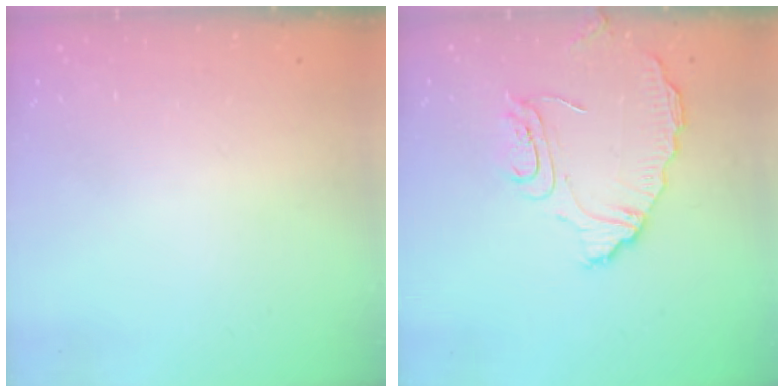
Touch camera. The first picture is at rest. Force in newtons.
{"total": 11.2, "press": 11.2, "slide": 0.4}